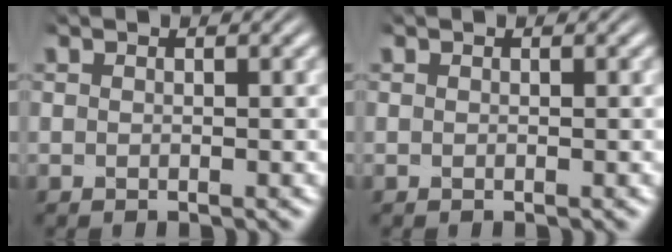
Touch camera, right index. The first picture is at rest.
{"total": 0.0}